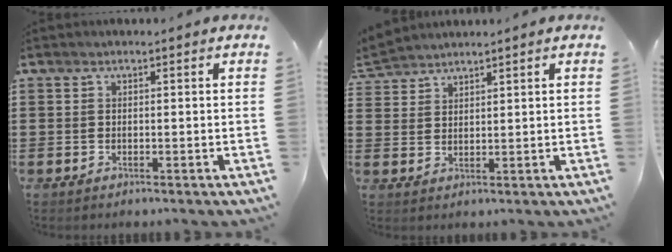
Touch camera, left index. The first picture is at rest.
{"total": 2.4, "force": [2.3, 0.3, -0.4], "torque": [0.000, -0.003, 0.047]}